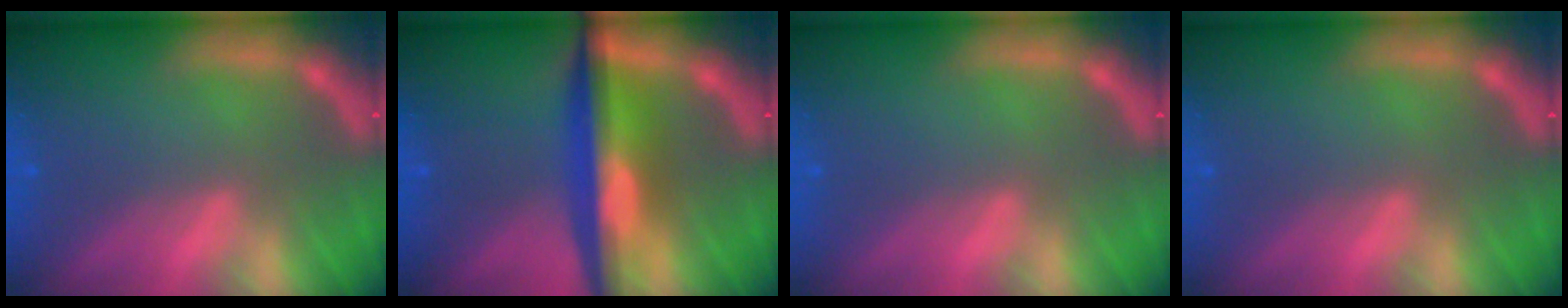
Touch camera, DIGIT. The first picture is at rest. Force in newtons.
{"total": 7.4}
{"total": 0.0}
{"total": 0.0}